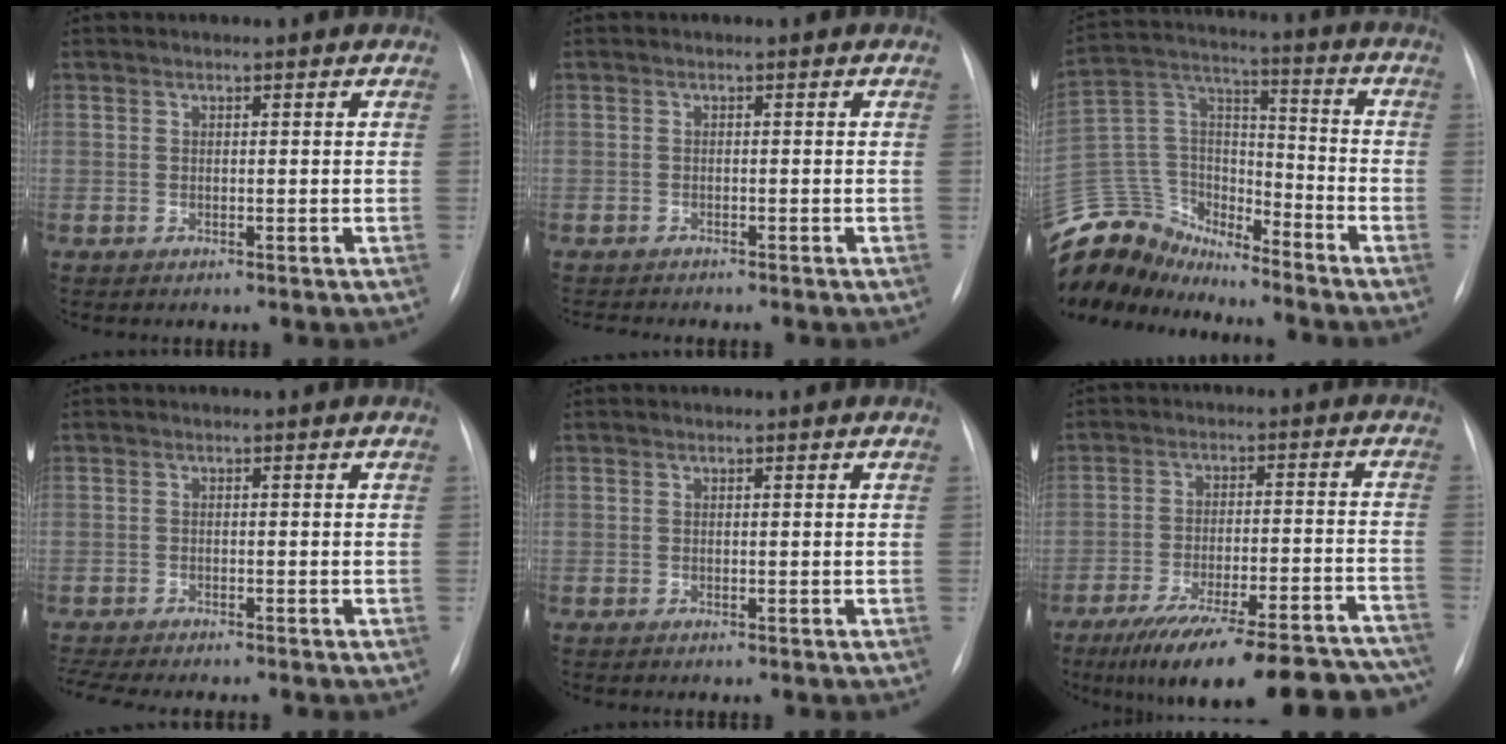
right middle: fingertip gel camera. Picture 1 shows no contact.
{"total": 2.5, "force": [-2.4, 0.1, 0.8], "torque": [-0.009, -0.005, -0.031]}
{"total": 18.0, "force": [-16.8, 5.5, 3.4], "torque": [-0.082, 0.061, -0.301]}
{"total": 6.6, "force": [-5.8, 0.5, 3.0], "torque": [-0.045, -0.006, -0.091]}
{"total": 0.0}
{"total": 25.8, "force": [-22.0, 4.4, 12.7], "torque": [-0.132, 0.003, -0.300]}